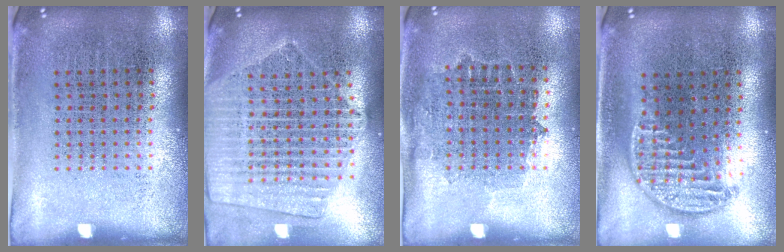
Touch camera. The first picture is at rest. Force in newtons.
{"total": 2.1, "press": 1.9, "slide": 0.9}
{"total": 0.8, "press": 0.8, "slide": 0.4}
{"total": 1.3, "press": 1.1, "slide": 0.6}